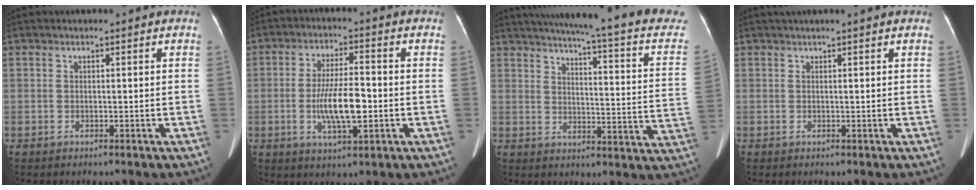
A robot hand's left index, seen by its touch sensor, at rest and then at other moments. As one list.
[{"total": 8.3, "force": [-1.7, 1.9, 7.9], "torque": [-0.155, -0.004, -0.032]}, {"total": 25.1, "force": [20.8, 2.0, 13.9], "torque": [-0.200, -0.037, 0.238]}, {"total": 3.0, "force": [2.5, -0.3, 1.7], "torque": [-0.020, 0.032, 0.037]}]